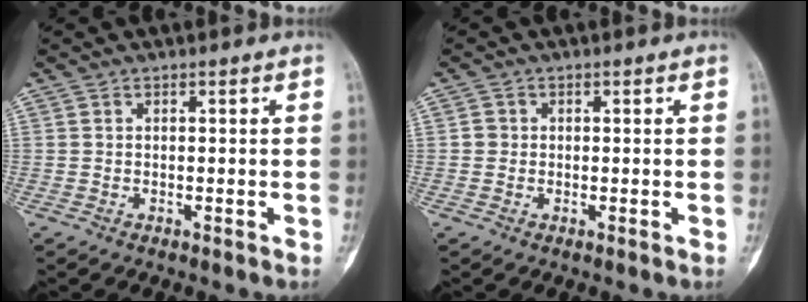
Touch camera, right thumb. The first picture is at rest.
{"total": 1.4, "force": [0.0, 1.3, 0.3], "torque": [0.001, 0.004, -0.001]}